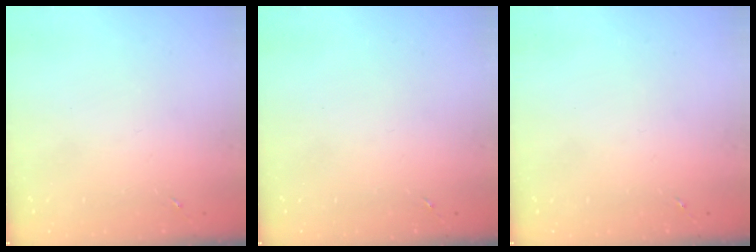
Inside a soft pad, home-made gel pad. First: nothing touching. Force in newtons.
{"total": 0.0}
{"total": 0.0}